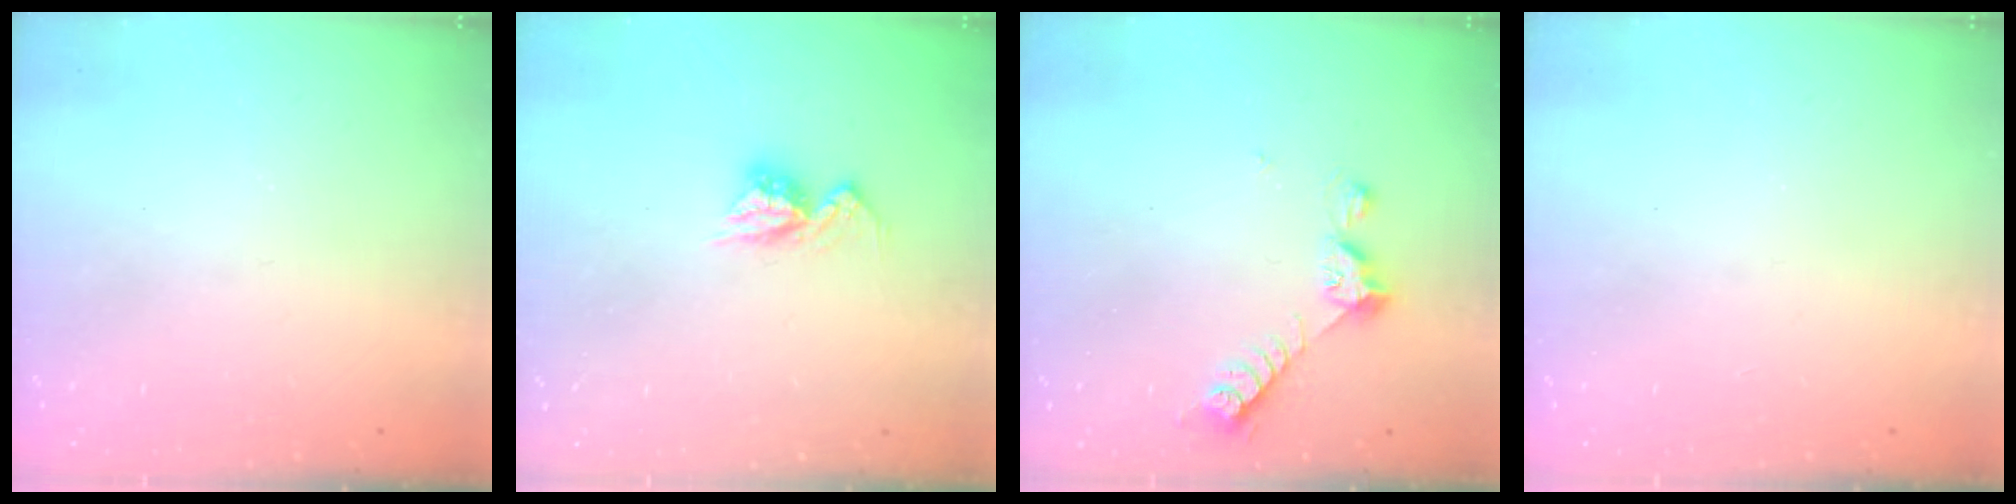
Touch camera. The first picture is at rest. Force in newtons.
{"total": 8.1, "press": 8.1, "slide": 0.8}
{"total": 6.5, "press": 6.5, "slide": 0.7}
{"total": 1.1, "press": 1.1, "slide": 0.1}